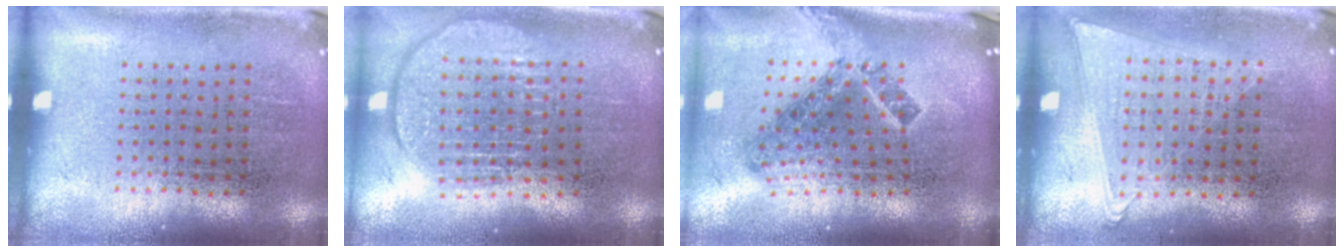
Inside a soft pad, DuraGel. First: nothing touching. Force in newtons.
{"total": 1.9, "press": 1.6, "slide": 1.0}
{"total": 2.0, "press": 1.4, "slide": 1.4}
{"total": 1.0, "press": 0.9, "slide": 0.4}